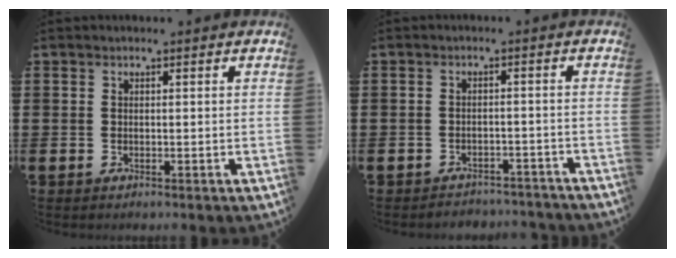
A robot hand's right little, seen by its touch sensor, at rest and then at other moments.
{"total": 2.0, "force": [-2.0, 0.1, -0.2], "torque": [-0.004, 0.004, -0.046]}